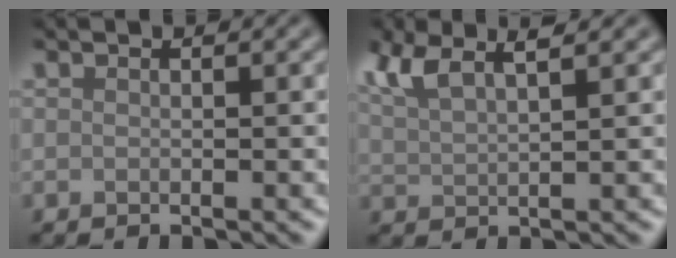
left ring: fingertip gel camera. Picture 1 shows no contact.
{"total": 4.4, "force": [3.0, 1.4, 3.0], "torque": [-0.066, 0.015, 0.056]}